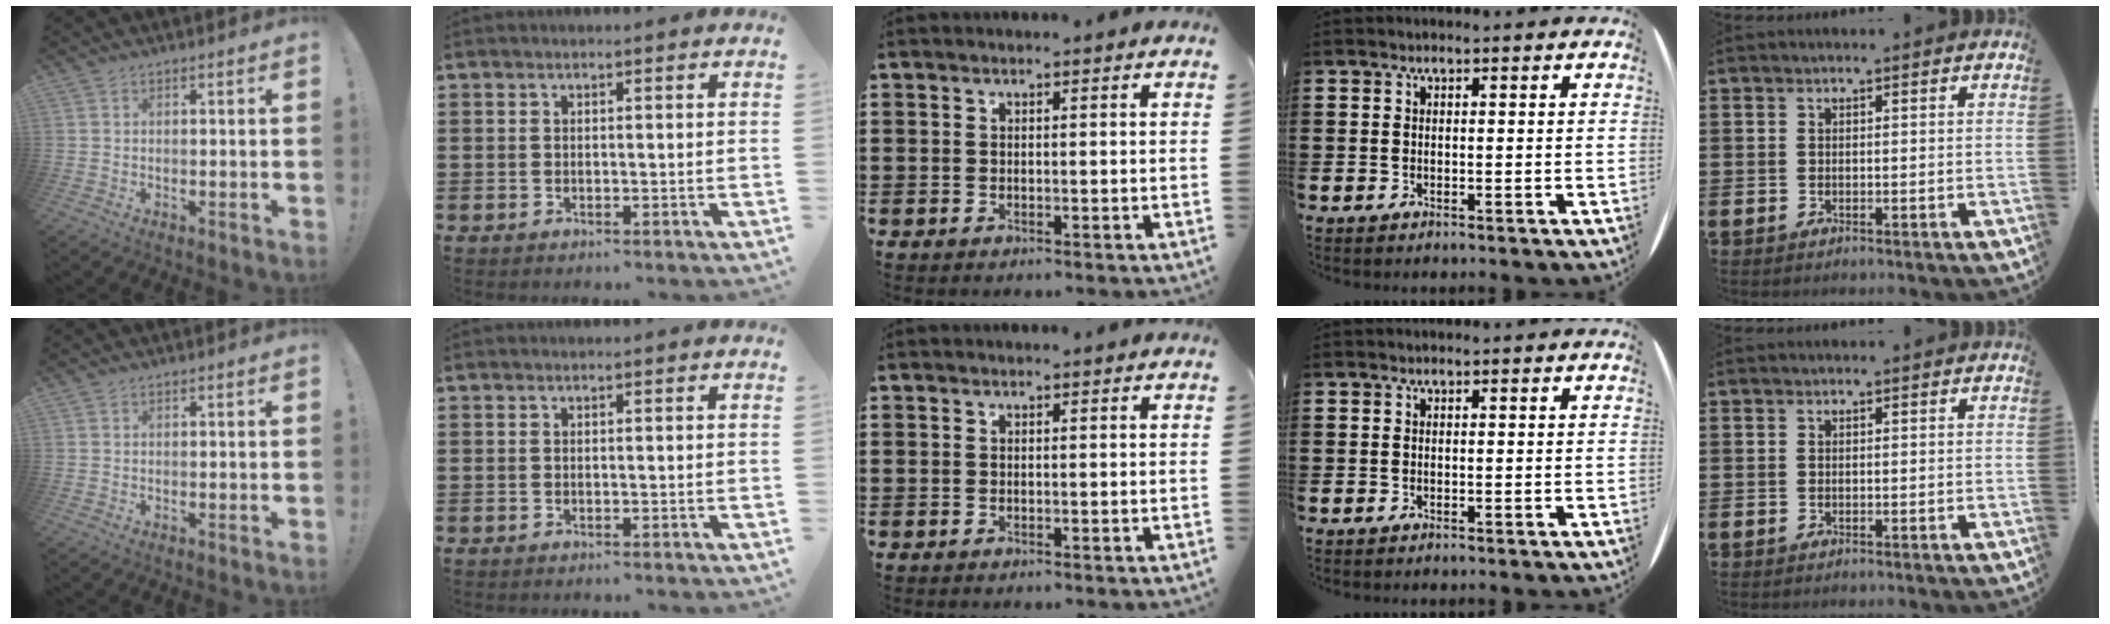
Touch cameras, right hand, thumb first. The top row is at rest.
{}